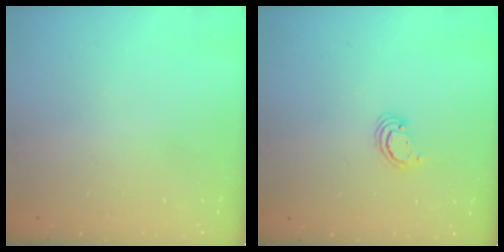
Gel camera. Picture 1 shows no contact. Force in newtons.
{"total": 2.6, "press": 2.5, "slide": 0.2}